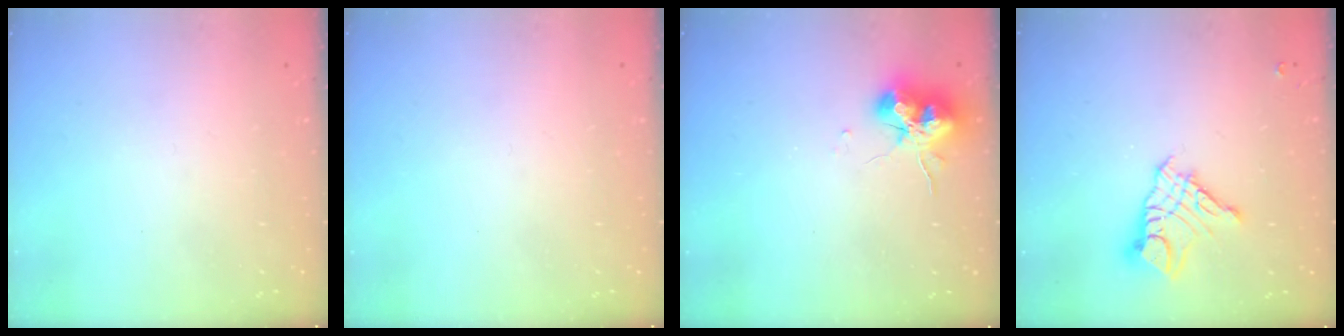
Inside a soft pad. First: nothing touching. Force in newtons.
{"total": 0.0}
{"total": 13.8, "press": 13.7, "slide": 1.3}
{"total": 10.5, "press": 10.5, "slide": 1.0}